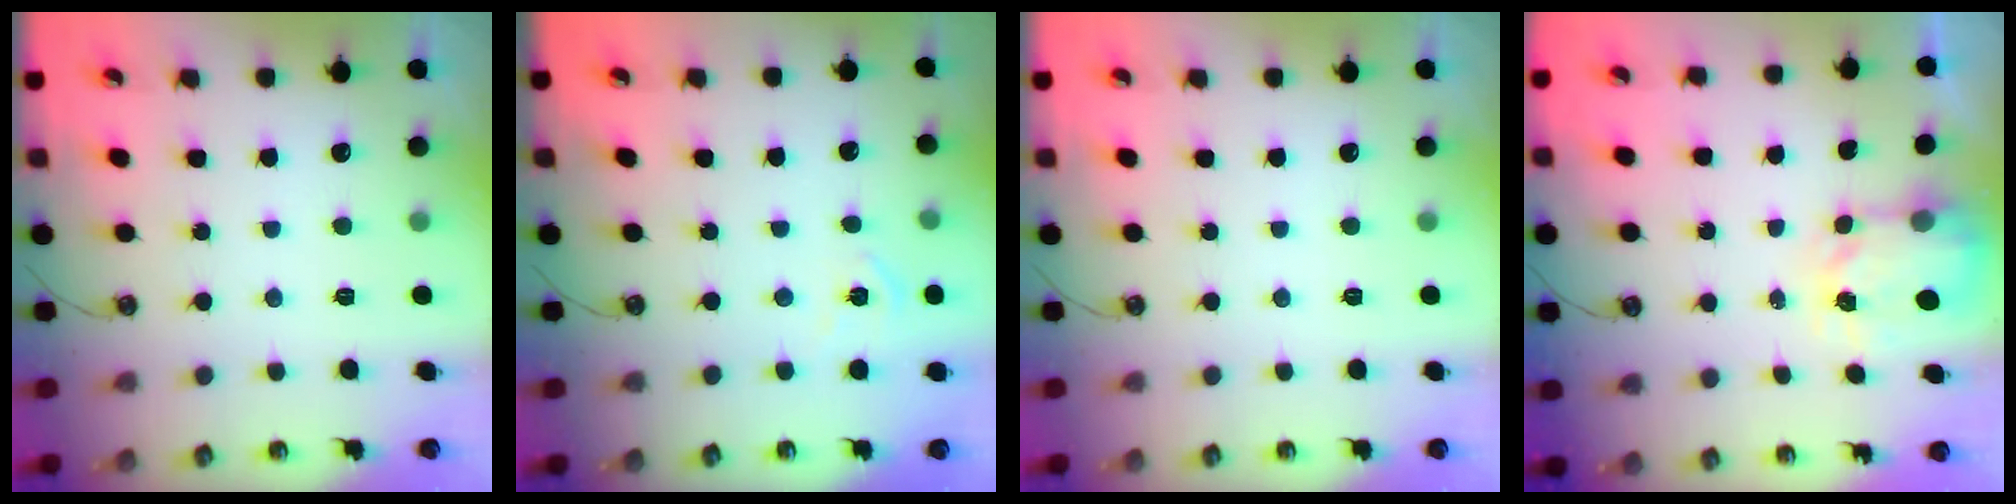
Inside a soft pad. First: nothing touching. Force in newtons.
{"total": 5.3, "press": 5.2, "slide": 0.6}
{"total": 0.0}
{"total": 3.9, "press": 3.8, "slide": 0.5}